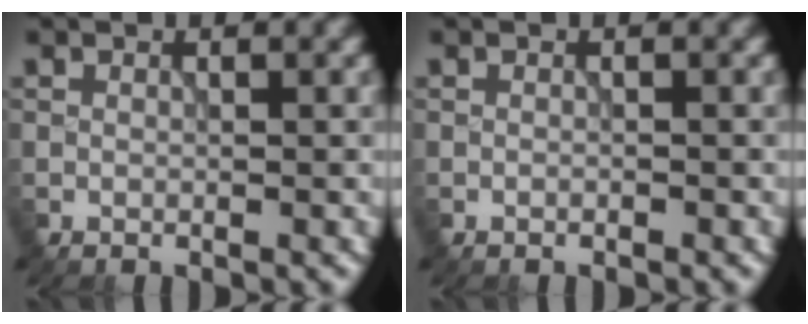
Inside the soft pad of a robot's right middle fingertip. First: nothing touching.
{"total": 0.0}